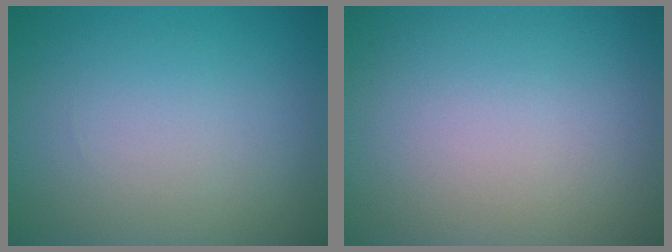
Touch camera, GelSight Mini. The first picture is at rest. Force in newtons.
{"total": 0.0}